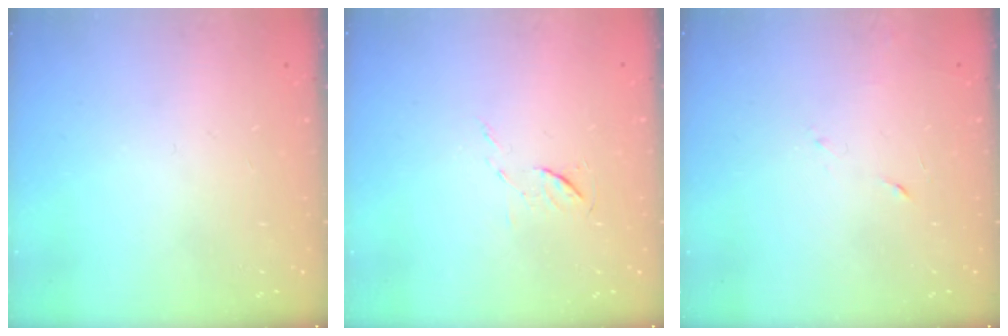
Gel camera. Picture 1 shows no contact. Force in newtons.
{"total": 5.3, "press": 5.3, "slide": 0.5}
{"total": 3.8, "press": 3.7, "slide": 0.9}